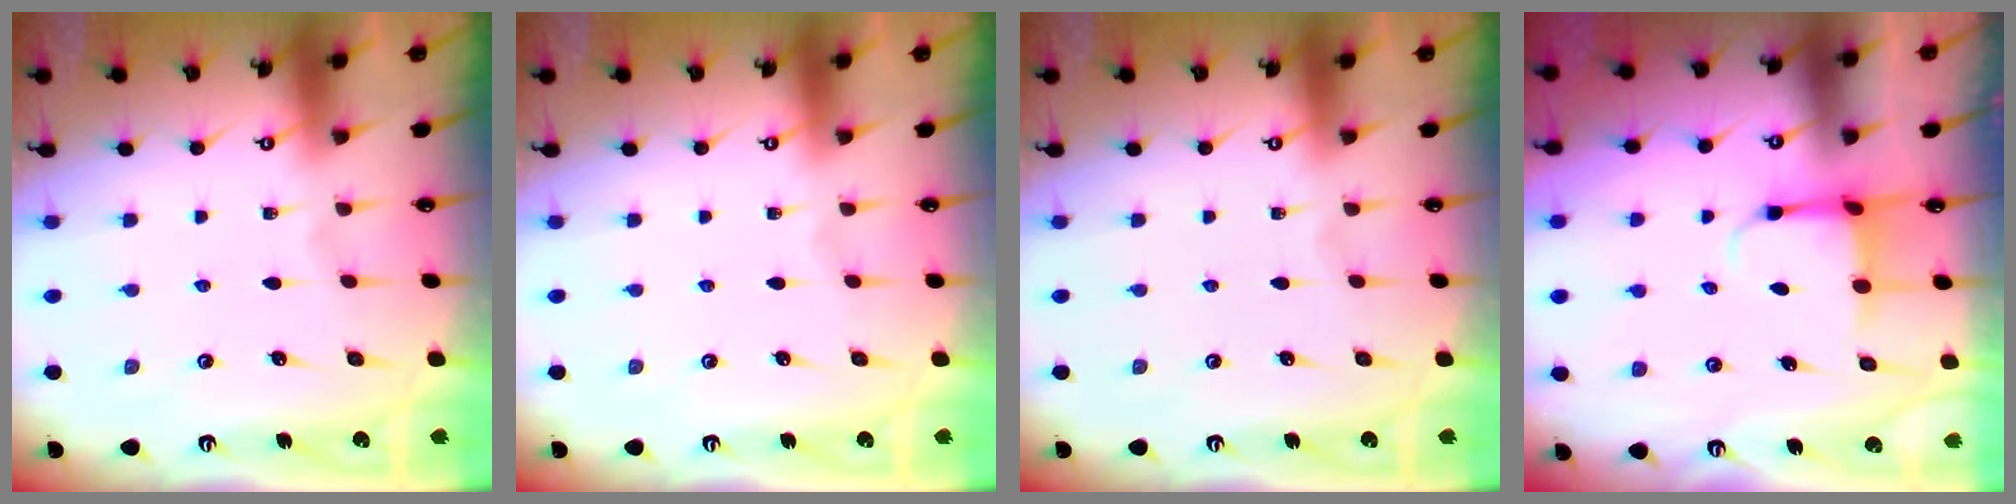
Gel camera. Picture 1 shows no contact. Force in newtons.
{"total": 0.0}
{"total": 0.0}
{"total": 3.7, "press": 3.3, "slide": 1.6}